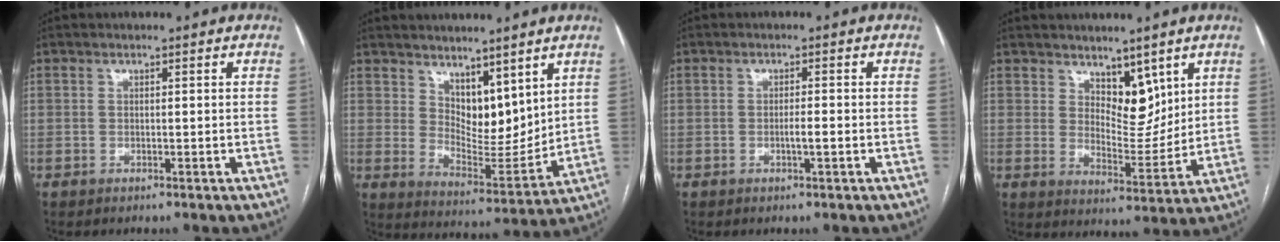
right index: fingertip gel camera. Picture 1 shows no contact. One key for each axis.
{"total": 9.3, "fx": 6.1, "fy": 4.5, "fz": 5.5, "tx": -0.091, "ty": -0.013, "tz": 0.122}
{"total": 1.7, "fx": -0.5, "fy": 0.0, "fz": 1.7, "tx": -0.029, "ty": 0.000, "tz": -0.010}
{"total": 6.9, "fx": 4.4, "fy": 3.6, "fz": 4.0, "tx": -0.059, "ty": -0.009, "tz": 0.083}